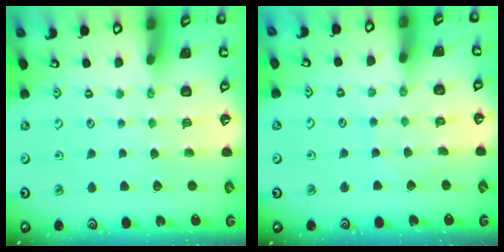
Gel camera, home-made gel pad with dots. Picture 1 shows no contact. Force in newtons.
{"total": 4.1, "press": 4.1, "slide": 0.4}